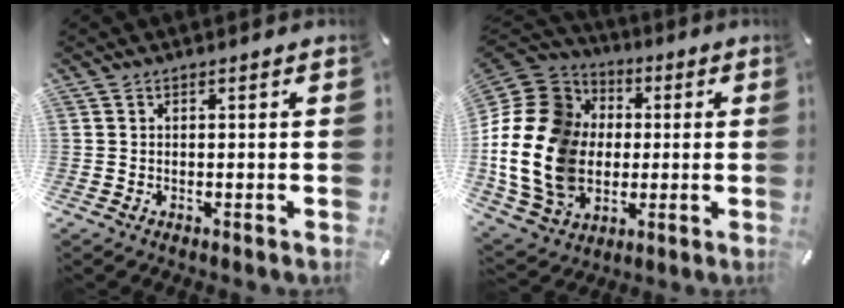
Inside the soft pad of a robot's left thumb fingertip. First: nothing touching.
{"total": 22.7, "force": [-1.7, 18.3, 13.3], "torque": [-0.286, 0.015, -0.025]}